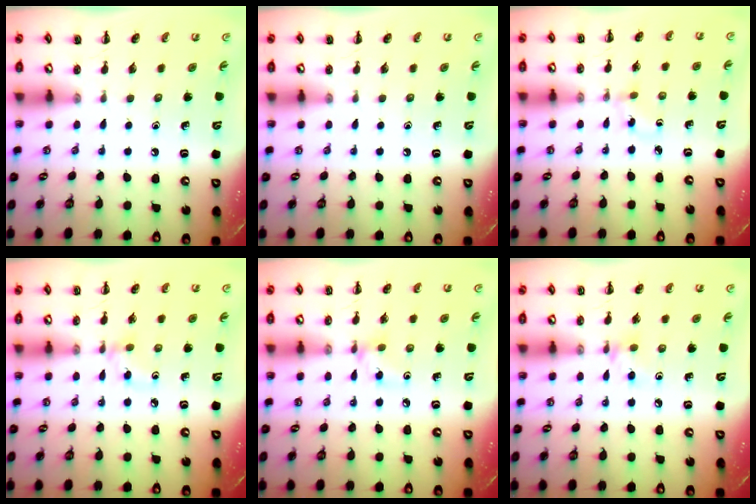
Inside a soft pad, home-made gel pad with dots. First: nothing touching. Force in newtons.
{"total": 0.0}
{"total": 1.3, "press": 1.1, "slide": 0.7}
{"total": 3.5, "press": 3.2, "slide": 1.3}
{"total": 3.7, "press": 3.6, "slide": 1.1}
{"total": 4.4, "press": 4.3, "slide": 1.1}